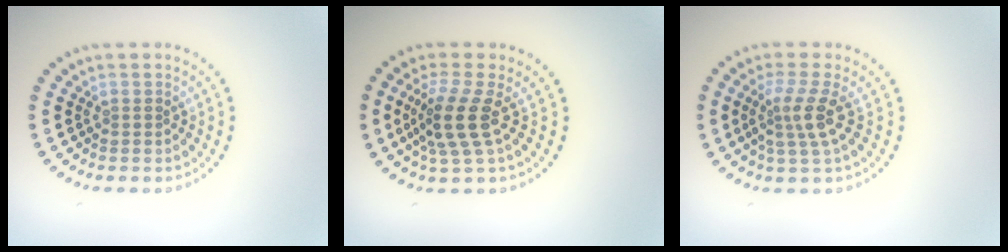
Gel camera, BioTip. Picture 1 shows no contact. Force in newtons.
{"total": 3.8, "press": 3.0, "slide": 2.3}
{"total": 2.9, "press": 2.2, "slide": 1.9}